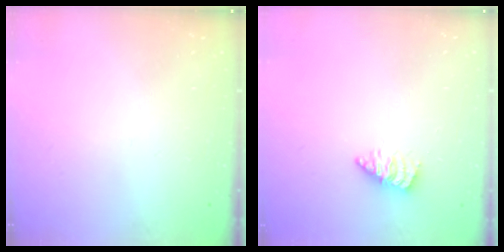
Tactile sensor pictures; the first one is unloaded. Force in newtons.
{"total": 2.3, "press": 2.3, "slide": 0.3}